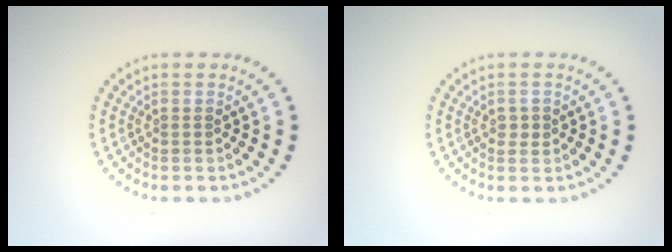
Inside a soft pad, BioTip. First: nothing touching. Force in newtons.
{"total": 0.9, "press": 0.9, "slide": 0.0}